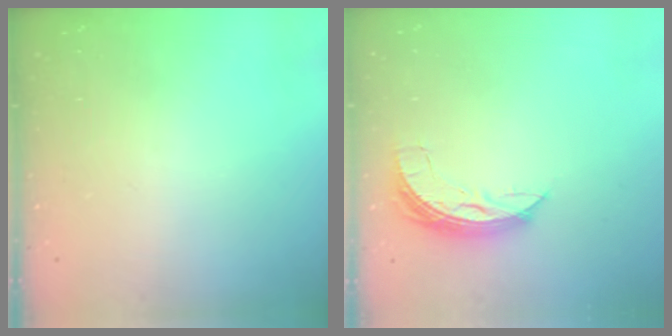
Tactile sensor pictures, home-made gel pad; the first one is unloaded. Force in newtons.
{"total": 6.8, "press": 6.8, "slide": 0.4}